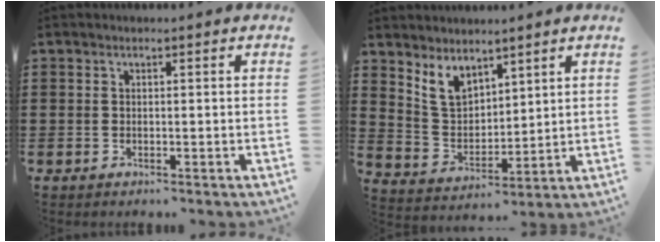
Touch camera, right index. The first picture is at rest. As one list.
[{"total": 6.1, "force": [4.3, 3.4, 2.6], "torque": [-0.069, -0.004, 0.082]}]